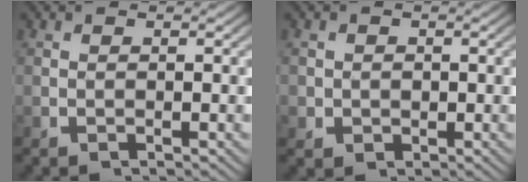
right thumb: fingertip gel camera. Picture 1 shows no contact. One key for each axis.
{"total": 2.7, "fx": -0.2, "fy": 2.5, "fz": 0.9, "tx": -0.021, "ty": -0.017, "tz": 0.003}